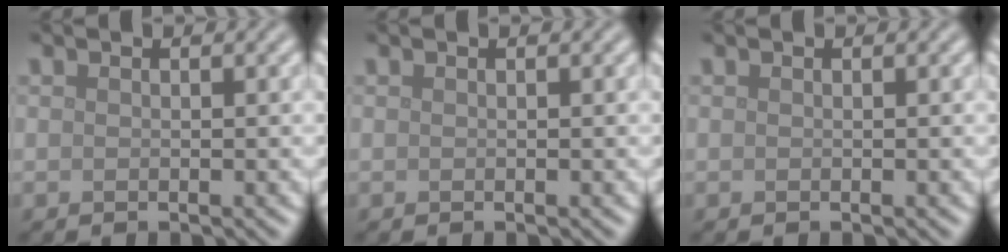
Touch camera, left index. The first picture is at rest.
{"total": 0.0}
{"total": 0.0}